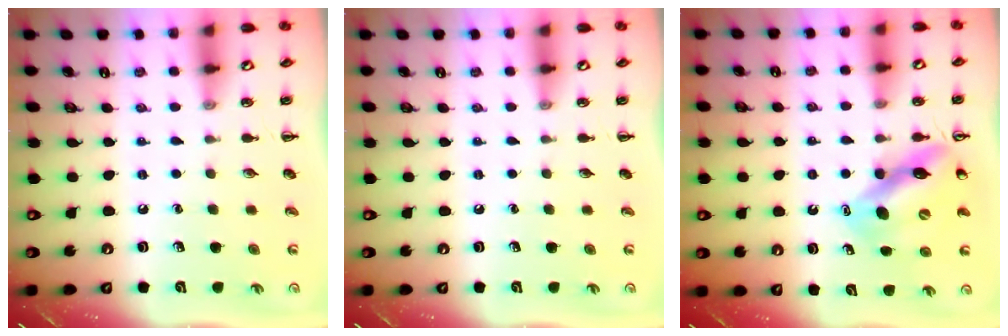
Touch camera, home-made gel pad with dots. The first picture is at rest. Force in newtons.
{"total": 0.0}
{"total": 11.0, "press": 10.5, "slide": 3.4}